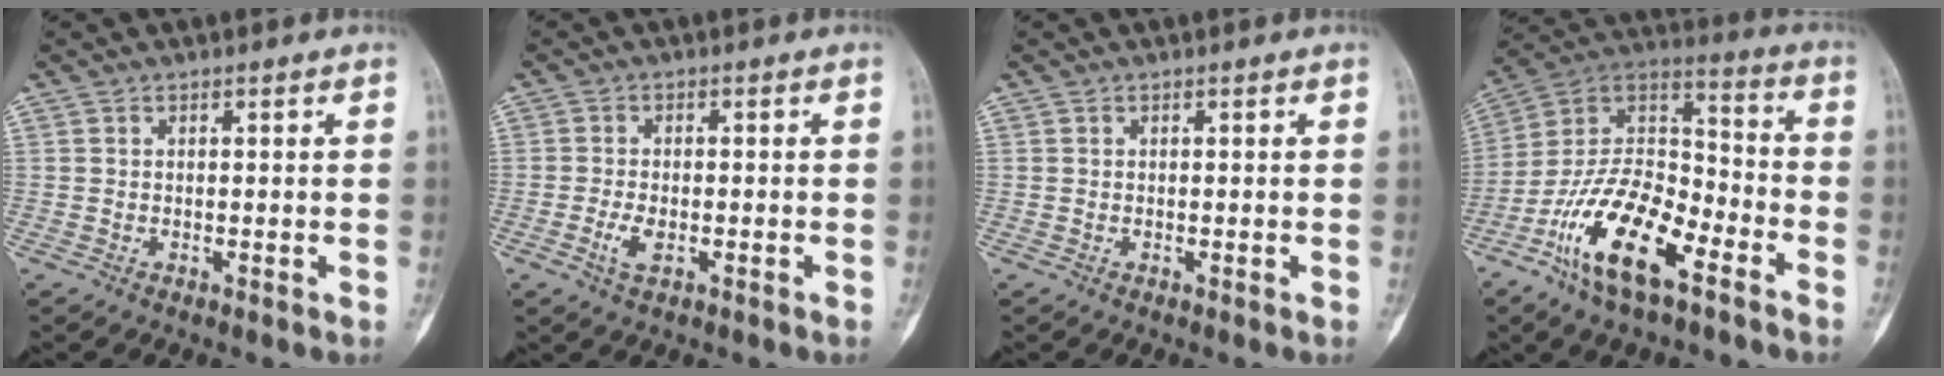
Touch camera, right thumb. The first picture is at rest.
{"total": 3.5, "force": [-1.3, 1.7, 2.8], "torque": [-0.063, 0.004, -0.023]}
{"total": 0.0}
{"total": 19.6, "force": [-10.6, 8.1, 14.4], "torque": [-0.262, 0.071, -0.198]}